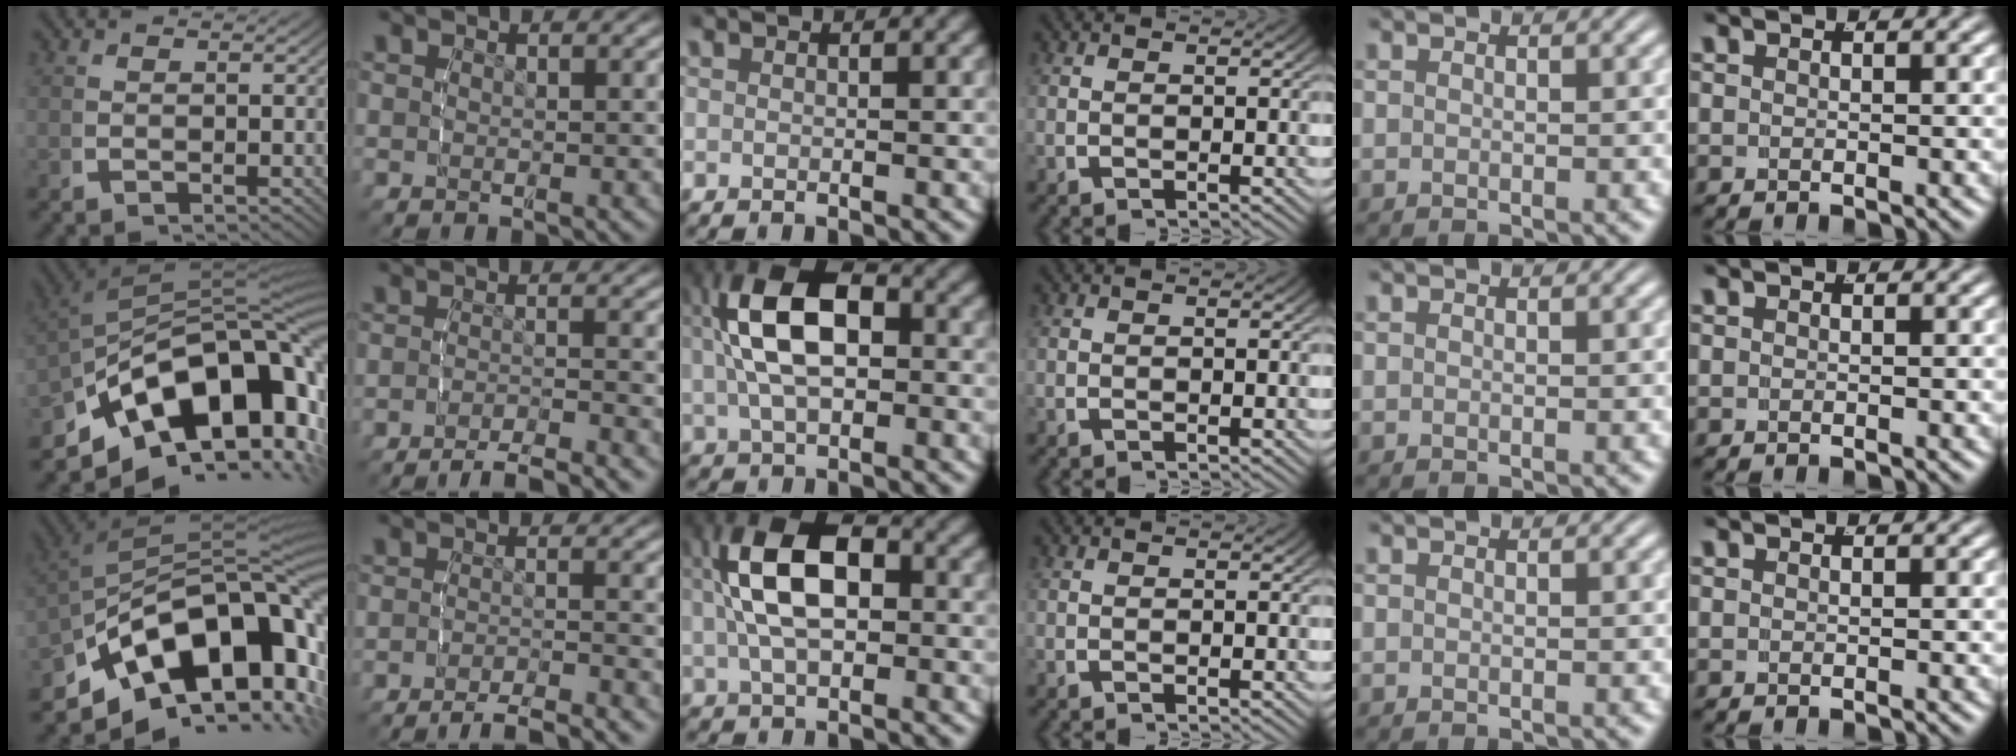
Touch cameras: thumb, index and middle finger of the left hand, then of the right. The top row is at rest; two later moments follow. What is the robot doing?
{"motion": "lift_and_place", "object": "legos"}